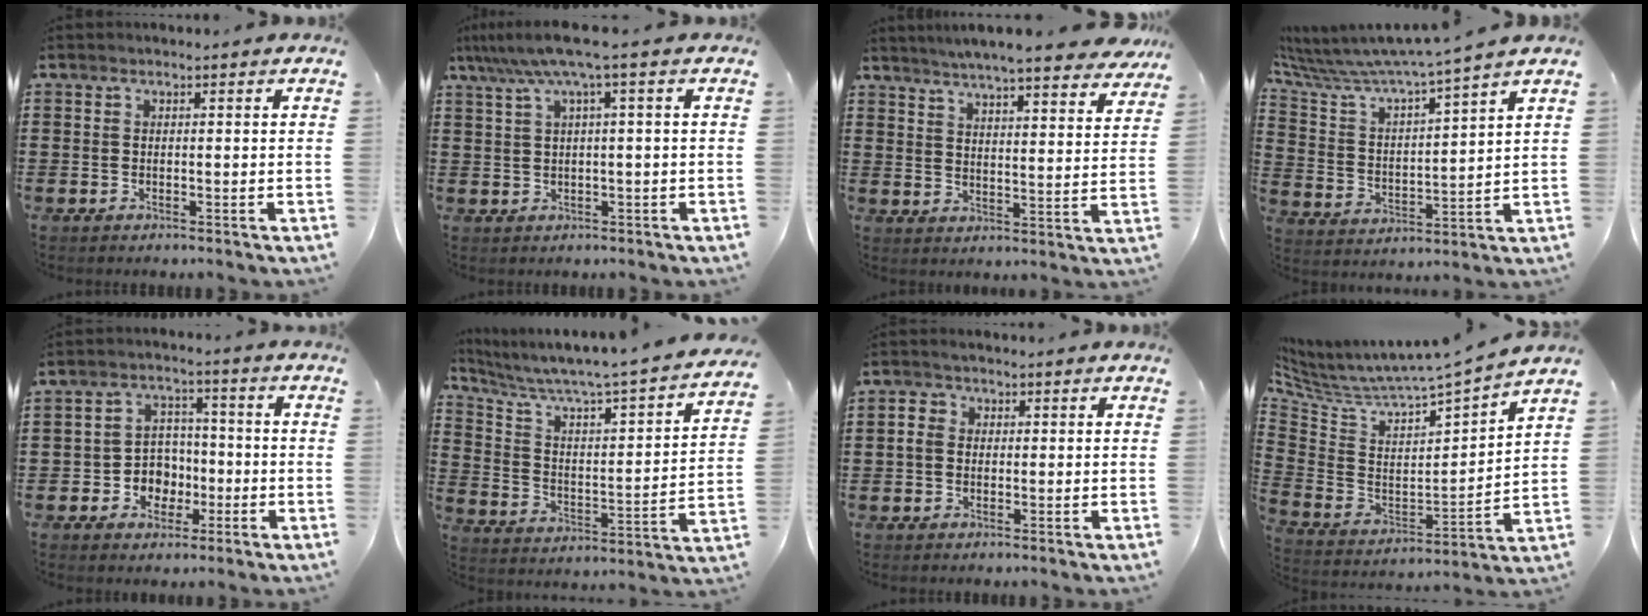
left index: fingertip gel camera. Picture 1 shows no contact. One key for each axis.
{"total": 5.3, "fx": 1.9, "fy": -0.5, "fz": 5.0, "tx": -0.106, "ty": -0.009, "tz": 0.027}
{"total": 5.8, "fx": 5.4, "fy": -0.3, "fz": 2.2, "tx": -0.065, "ty": -0.030, "tz": 0.091}
{"total": 6.4, "fx": 6.1, "fy": -0.1, "fz": 1.7, "tx": -0.067, "ty": -0.050, "tz": 0.100}
{"total": 5.4, "fx": -1.6, "fy": 4.9, "fz": 1.6, "tx": -0.043, "ty": 0.015, "tz": -0.029}
{"total": 4.3, "fx": 3.6, "fy": 0.1, "fz": 2.4, "tx": -0.068, "ty": -0.045, "tz": 0.048}
{"total": 2.3, "fx": 0.2, "fy": 1.9, "fz": 1.3, "tx": -0.031, "ty": 0.009, "tz": 0.000}
{"total": 3.9, "fx": 3.7, "fy": 0.2, "fz": 1.3, "tx": -0.052, "ty": -0.052, "tz": 0.050}